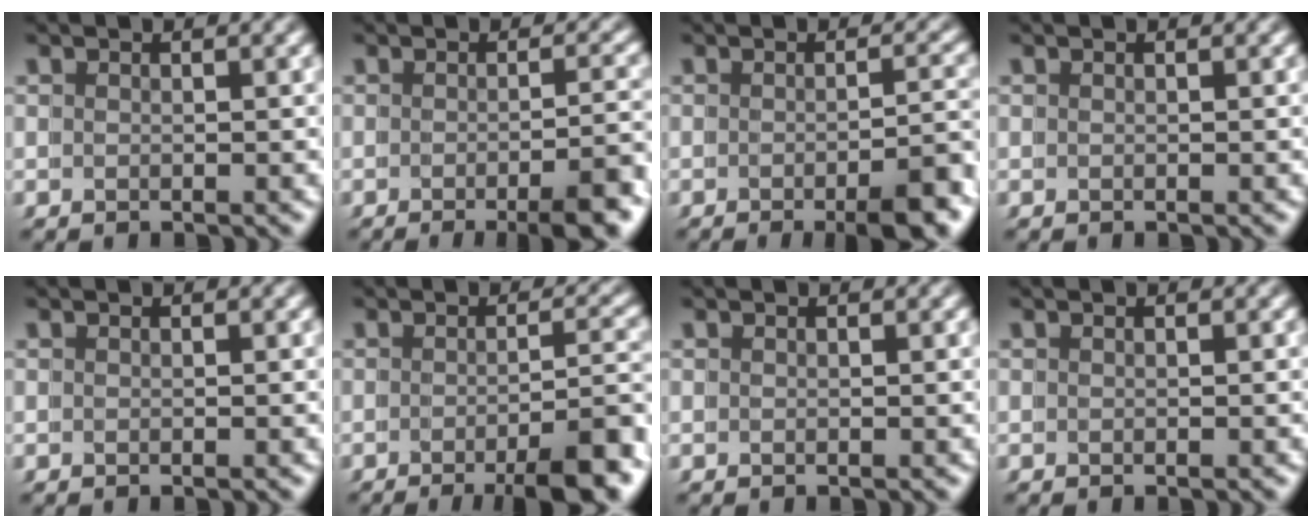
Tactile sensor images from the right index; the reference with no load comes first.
{"total": 5.1, "force": [-3.7, -0.2, 3.5], "torque": [-0.029, -0.003, -0.054]}
{"total": 4.9, "force": [-3.5, -0.2, 3.3], "torque": [-0.025, -0.003, -0.053]}
{"total": 0.0}
{"total": 0.0}
{"total": 6.7, "force": [-5.0, -0.3, 4.6], "torque": [-0.044, -0.009, -0.068]}
{"total": 0.0}
{"total": 0.0}